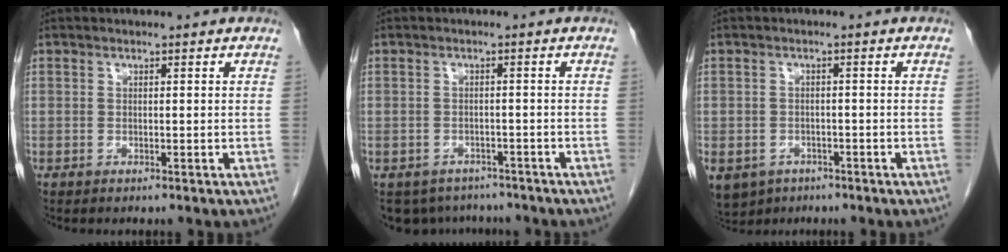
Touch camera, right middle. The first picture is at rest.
{"total": 7.1, "force": [-6.0, 3.7, 0.7], "torque": [-0.007, 0.004, -0.075]}
{"total": 9.5, "force": [-5.1, 7.4, 3.1], "torque": [-0.086, -0.004, -0.070]}